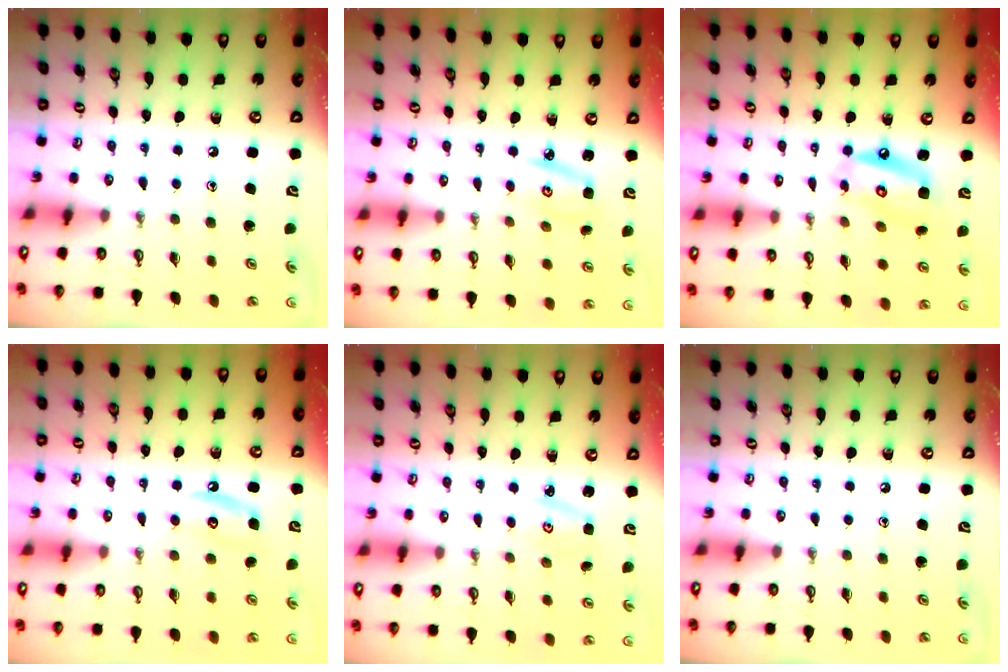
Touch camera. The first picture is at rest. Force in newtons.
{"total": 3.3, "press": 3.3, "slide": 0.3}
{"total": 10.9, "press": 10.8, "slide": 1.1}
{"total": 4.4, "press": 4.4, "slide": 0.4}
{"total": 3.0, "press": 2.9, "slide": 0.4}
{"total": 0.0}